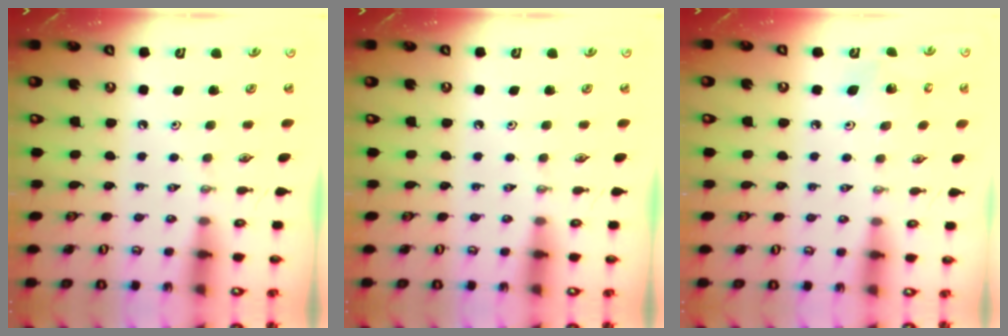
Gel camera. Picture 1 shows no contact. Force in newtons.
{"total": 0.0}
{"total": 5.2, "press": 4.7, "slide": 2.2}